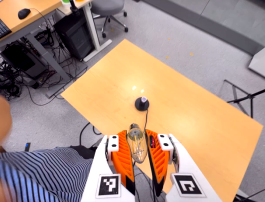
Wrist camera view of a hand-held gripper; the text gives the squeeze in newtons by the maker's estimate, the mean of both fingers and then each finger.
{"total": 22.1, "left": 25.2, "right": 18.9}